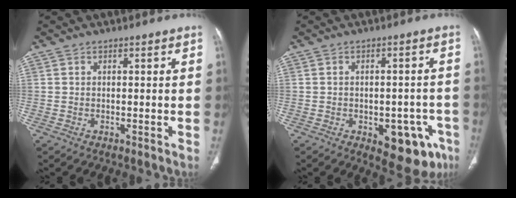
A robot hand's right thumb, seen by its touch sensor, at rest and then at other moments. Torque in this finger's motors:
{"motor_torque": [1.32, 0.92, 0.76, -0.80, 0.03]}